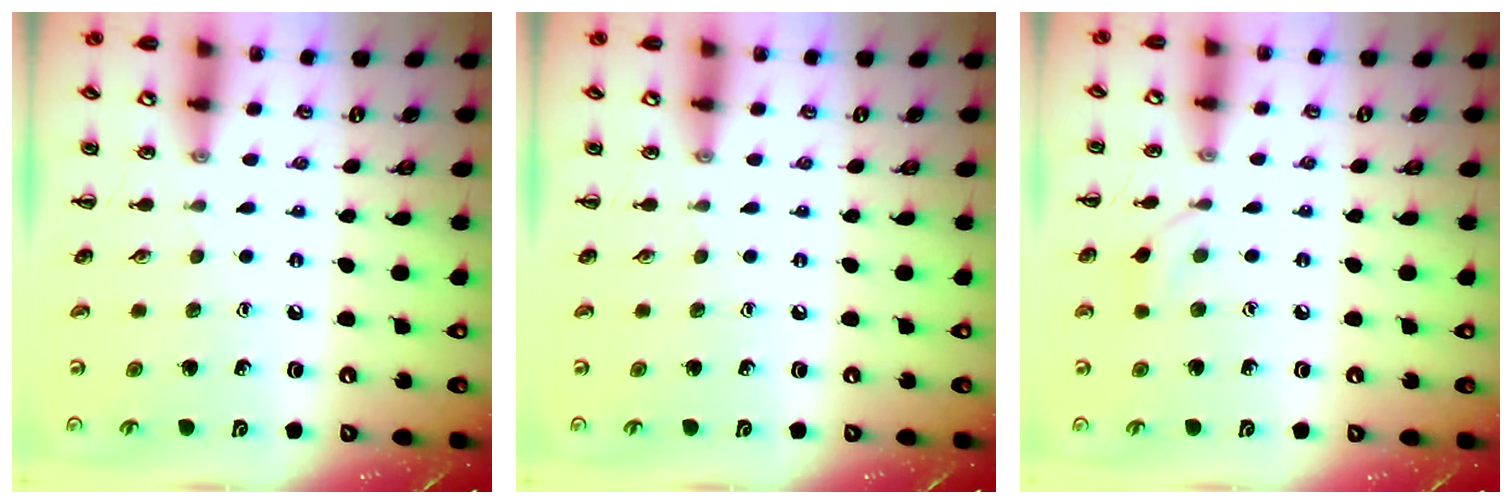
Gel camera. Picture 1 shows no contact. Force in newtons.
{"total": 0.0}
{"total": 6.0, "press": 5.8, "slide": 1.5}